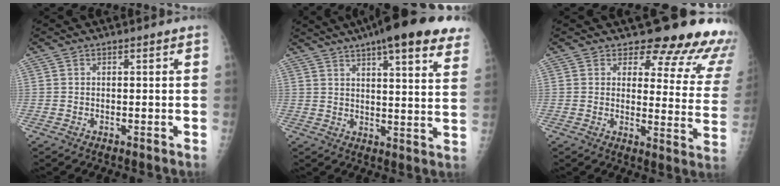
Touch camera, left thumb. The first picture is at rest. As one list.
[{"total": 22.9, "force": [16.0, 4.5, 15.7], "torque": [-0.203, -0.021, 0.199]}, {"total": 18.7, "force": [16.8, 6.2, 5.2], "torque": [-0.011, -0.138, 0.171]}]